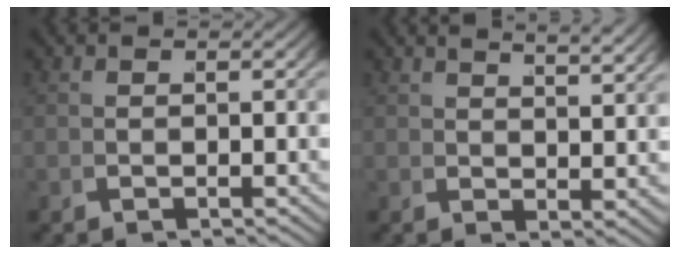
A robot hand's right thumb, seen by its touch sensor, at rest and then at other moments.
{"total": 3.2, "force": [2.9, -0.1, 1.5], "torque": [-0.010, 0.008, 0.048]}